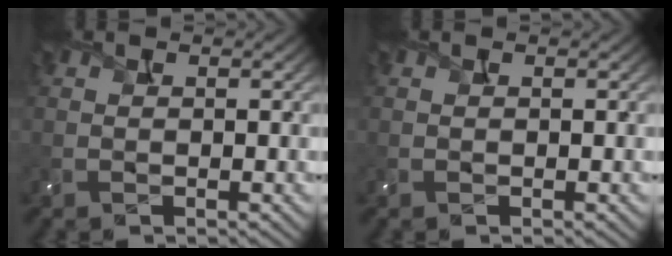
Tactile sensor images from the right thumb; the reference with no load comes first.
{"total": 0.0}